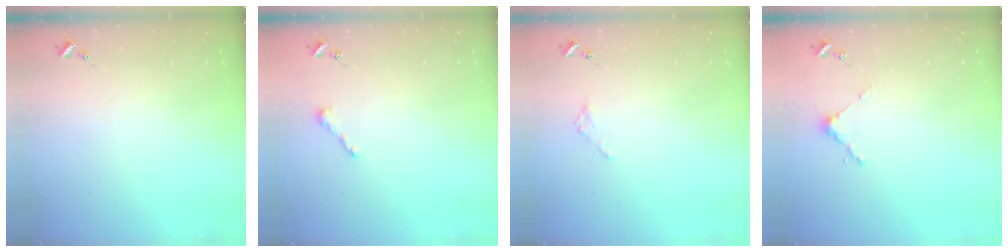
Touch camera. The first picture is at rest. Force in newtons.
{"total": 4.3, "press": 4.3, "slide": 0.5}
{"total": 1.8, "press": 1.8, "slide": 0.2}
{"total": 3.7, "press": 3.7, "slide": 0.3}